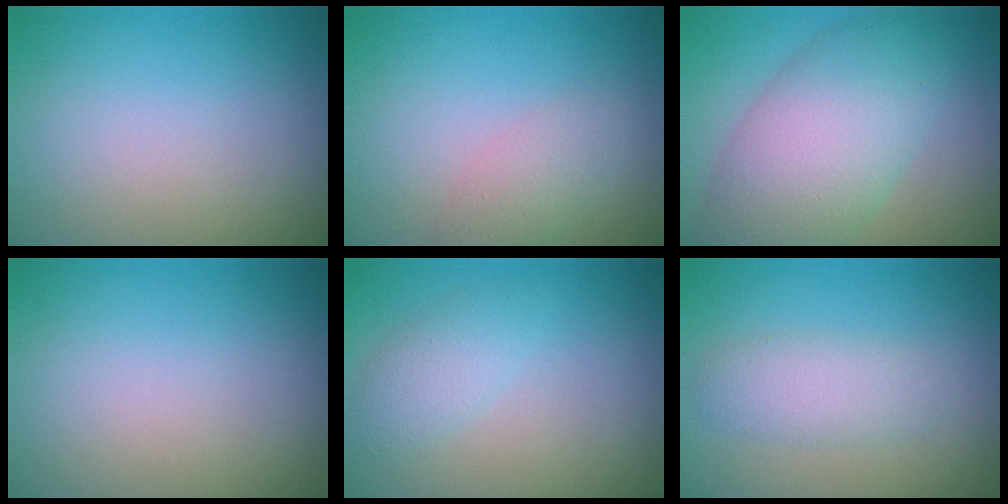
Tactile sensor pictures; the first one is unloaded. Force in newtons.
{"total": 2.1, "press": 2.1, "slide": 0.1}
{"total": 8.8, "press": 8.8, "slide": 0.2}
{"total": 0.0}
{"total": 2.3, "press": 2.3, "slide": 0.1}
{"total": 2.7, "press": 2.7, "slide": 0.1}